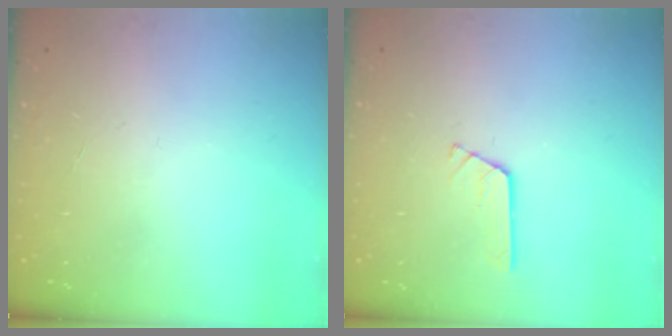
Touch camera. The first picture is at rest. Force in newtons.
{"total": 2.9, "press": 2.8, "slide": 0.3}